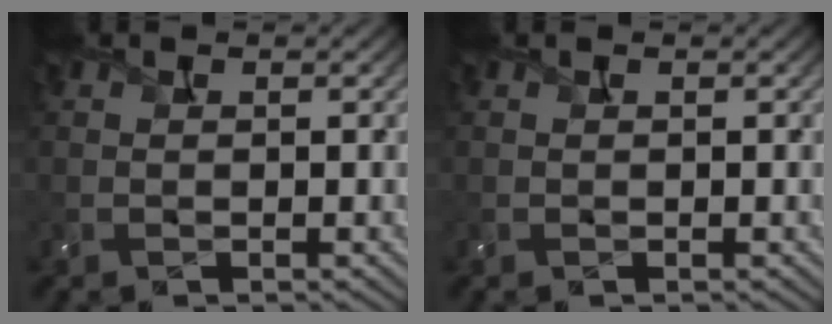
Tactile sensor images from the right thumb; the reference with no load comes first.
{"total": 0.0}